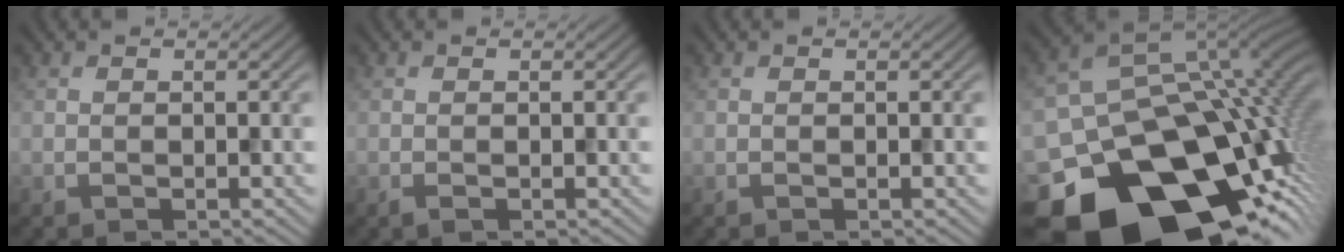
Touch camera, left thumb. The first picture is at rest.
{"total": 0.6, "force": [-0.3, 0.2, 0.5], "torque": [-0.010, -0.002, -0.004]}
{"total": 0.0}
{"total": 20.8, "force": [-8.7, 14.4, 12.2], "torque": [-0.243, -0.041, -0.126]}